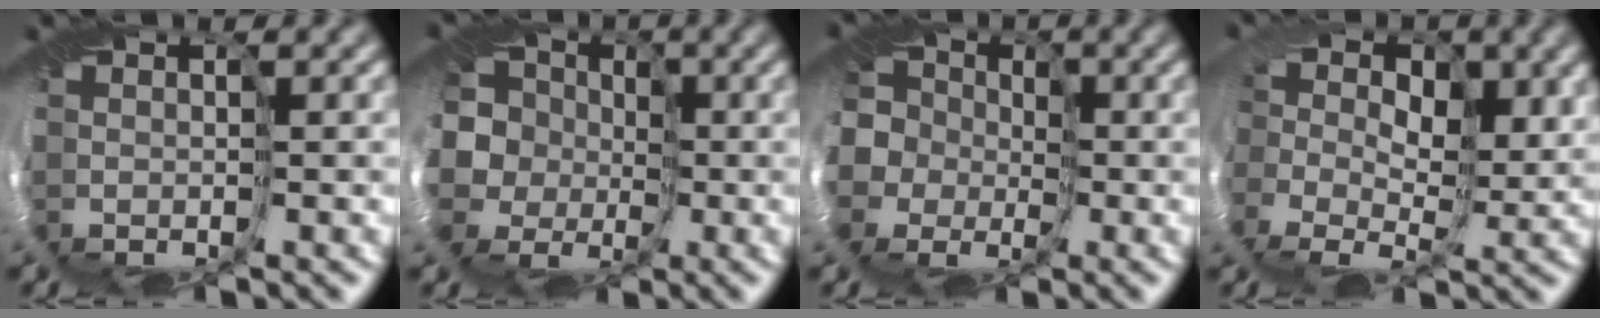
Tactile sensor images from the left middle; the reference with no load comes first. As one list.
[{"total": 7.1, "force": [-1.6, 6.4, 2.5], "torque": [-0.058, 0.015, -0.078]}, {"total": 7.6, "force": [0.5, 7.2, 2.4], "torque": [-0.053, 0.017, -0.042]}, {"total": 5.2, "force": [0.3, 4.0, 3.3], "torque": [-0.040, -0.012, -0.008]}]